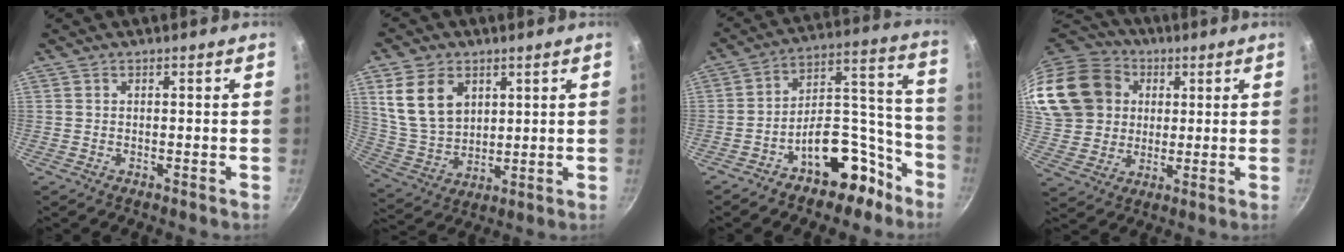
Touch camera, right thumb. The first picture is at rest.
{"total": 12.6, "force": [4.6, 8.9, 7.6], "torque": [-0.122, -0.020, 0.106]}
{"total": 15.2, "force": [-9.6, 8.1, 8.7], "torque": [-0.067, 0.126, -0.142]}
{"total": 22.3, "force": [6.3, 18.6, 10.5], "torque": [-0.222, 0.029, 0.131]}